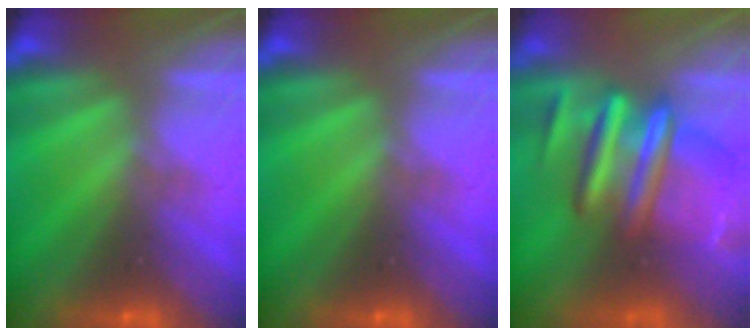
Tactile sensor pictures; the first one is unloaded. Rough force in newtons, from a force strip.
{"total": 0.0}
{"total": 7.9}